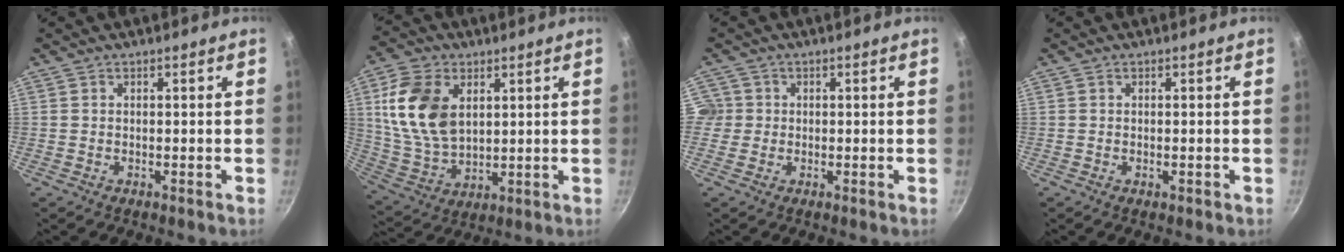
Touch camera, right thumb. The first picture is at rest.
{"total": 15.2, "force": [4.1, 9.9, 10.7], "torque": [-0.188, -0.013, 0.090]}
{"total": 3.7, "force": [-0.1, 3.6, 0.7], "torque": [0.010, 0.007, -0.007]}
{"total": 1.1, "force": [-0.3, 0.4, 0.9], "torque": [-0.014, 0.002, -0.006]}